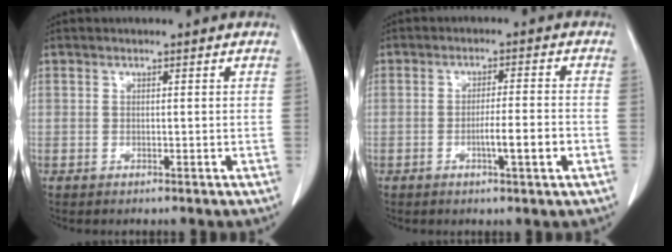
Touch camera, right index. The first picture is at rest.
{"total": 5.2, "force": [-1.7, 0.0, 4.9], "torque": [-0.073, -0.003, -0.026]}